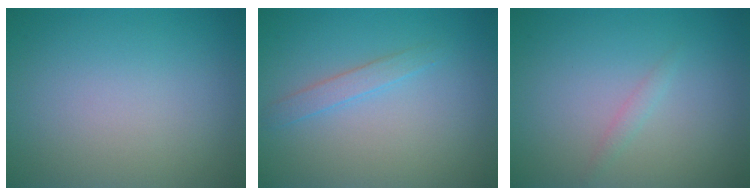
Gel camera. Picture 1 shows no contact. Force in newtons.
{"total": 1.5, "press": 1.5, "slide": 0.1}
{"total": 0.8, "press": 0.8, "slide": 0.0}